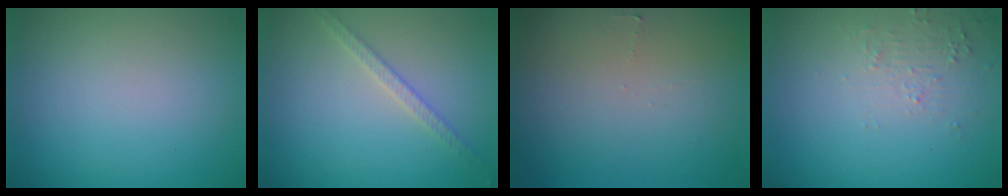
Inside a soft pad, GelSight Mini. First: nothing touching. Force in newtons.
{"total": 1.9, "press": 1.9, "slide": 0.4}
{"total": 0.5, "press": 0.5, "slide": 0.1}
{"total": 2.1, "press": 2.0, "slide": 0.5}